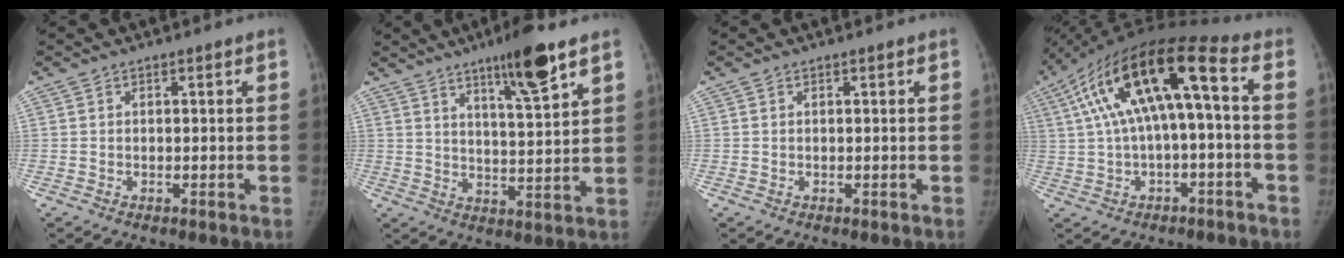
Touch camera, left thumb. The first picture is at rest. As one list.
[{"total": 11.0, "force": [6.9, 1.5, 8.5], "torque": [-0.127, -0.038, 0.110]}, {"total": 0.0}, {"total": 16.6, "force": [2.0, 5.2, 15.7], "torque": [-0.299, 0.065, 0.036]}]